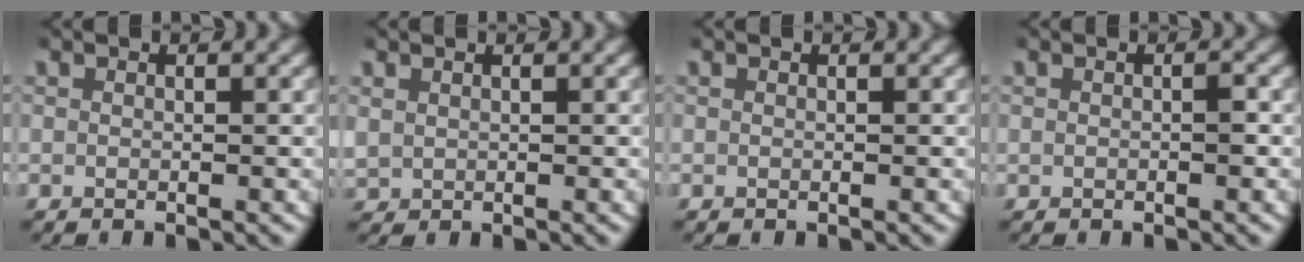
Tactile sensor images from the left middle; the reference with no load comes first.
{"total": 1.4, "force": [0.7, 1.1, 0.5], "torque": [-0.017, -0.001, 0.017]}
{"total": 0.0}
{"total": 0.7, "force": [-0.2, 0.3, 0.6], "torque": [-0.011, 0.000, -0.001]}